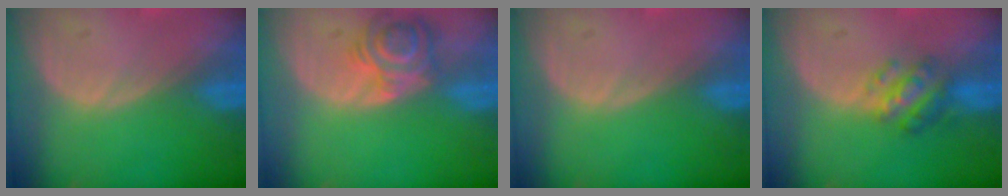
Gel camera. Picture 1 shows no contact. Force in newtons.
{"total": 5.6, "press": 5.6, "slide": 0.5}
{"total": 0.0}
{"total": 5.1, "press": 5.0, "slide": 1.2}